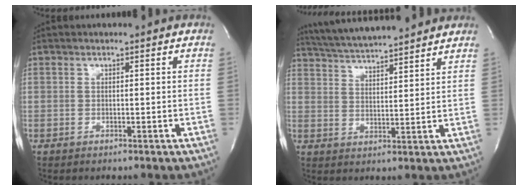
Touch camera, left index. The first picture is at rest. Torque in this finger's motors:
{"motor_torque": [-0.18, -0.55, 0.27, 0.14]}